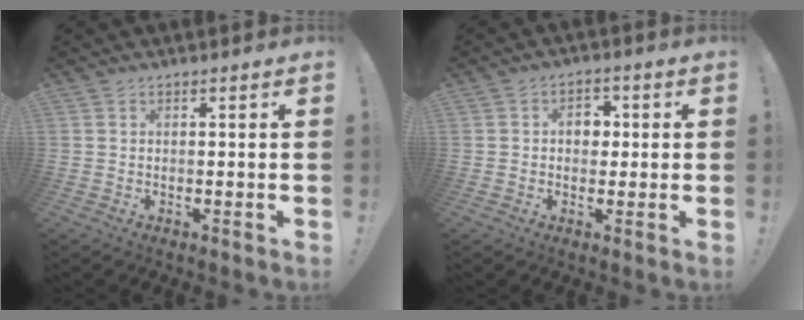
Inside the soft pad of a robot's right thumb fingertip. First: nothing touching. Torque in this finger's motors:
{"motor_torque": [0.60, 0.84, 0.48, 0.00, -0.02]}